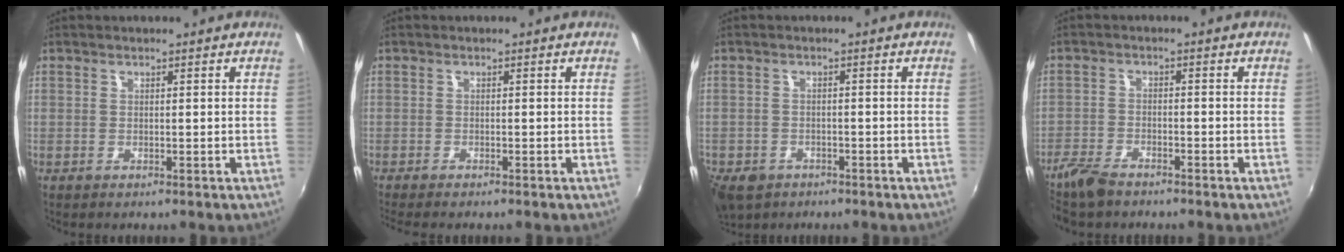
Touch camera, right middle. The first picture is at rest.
{"total": 2.7, "force": [-2.3, 0.2, 1.3], "torque": [-0.028, -0.018, -0.040]}
{"total": 8.3, "force": [-5.0, 5.6, 3.6], "torque": [-0.099, -0.019, -0.080]}
{"total": 5.9, "force": [-5.0, 2.0, 2.6], "torque": [-0.073, -0.014, -0.099]}